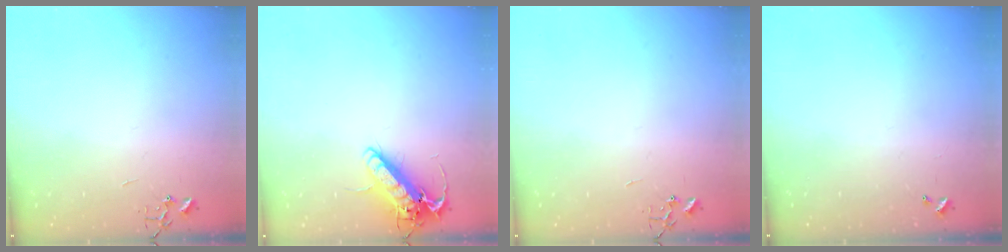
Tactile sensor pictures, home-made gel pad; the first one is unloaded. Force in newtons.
{"total": 13.5, "press": 13.2, "slide": 2.7}
{"total": 0.0}
{"total": 0.0}